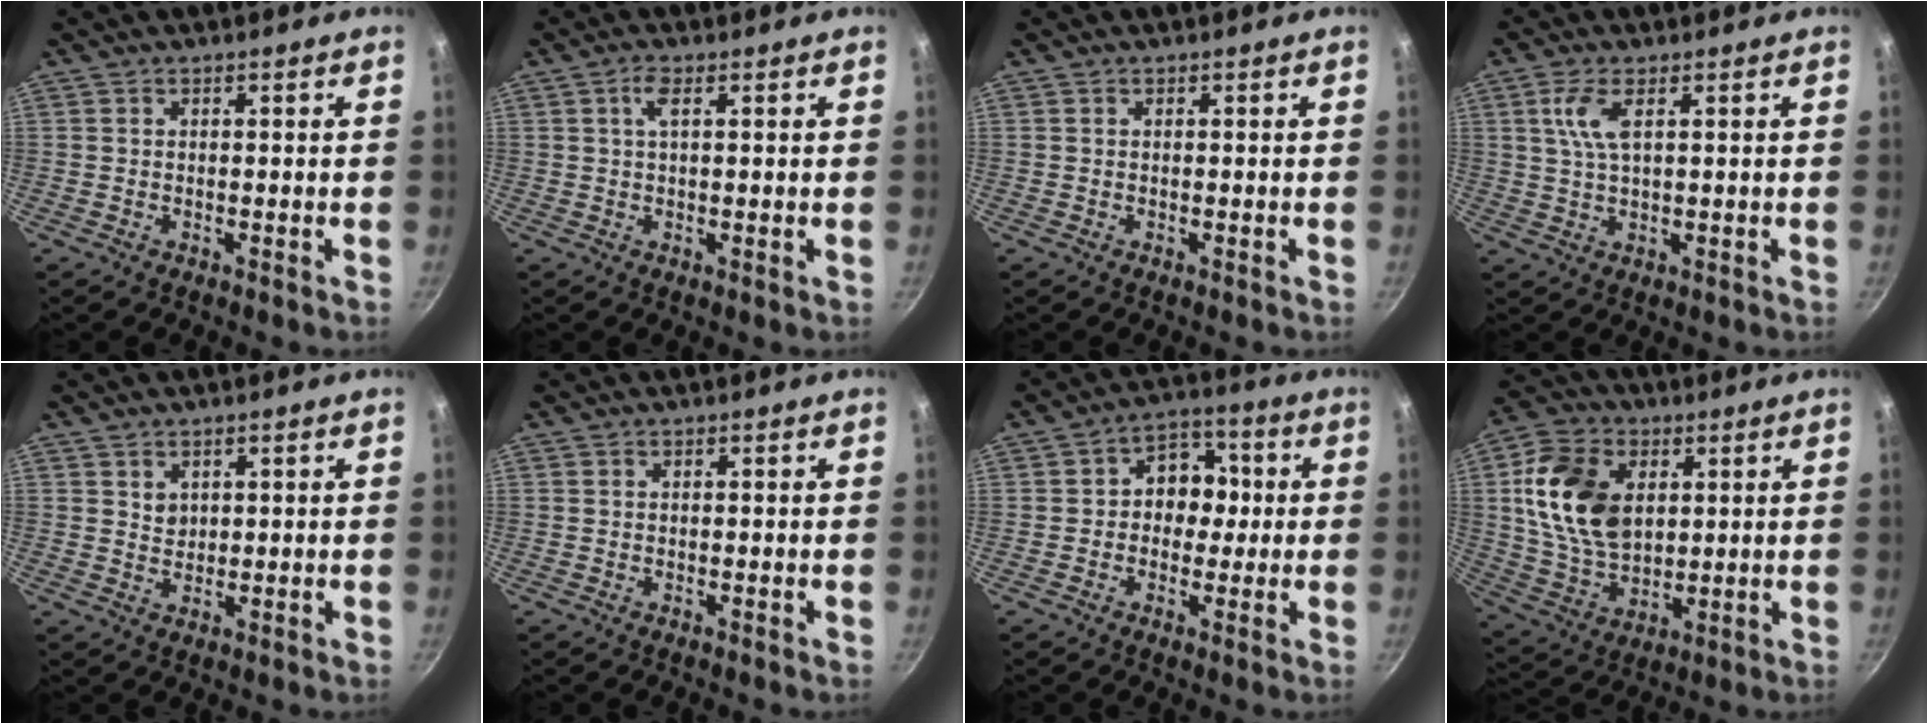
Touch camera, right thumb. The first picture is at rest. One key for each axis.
{"total": 2.5, "fx": 0.9, "fy": 0.7, "fz": 2.2, "tx": -0.047, "ty": 0.001, "tz": 0.016}
{"total": 0.0}
{"total": 5.3, "fx": 1.8, "fy": 2.0, "fz": 4.6, "tx": -0.100, "ty": 0.001, "tz": 0.038}
{"total": 2.3, "fx": 1.0, "fy": 1.8, "fz": 0.9, "tx": -0.005, "ty": -0.005, "tz": 0.020}
{"total": 0.0}
{"total": 8.6, "fx": 0.3, "fy": 7.0, "fz": 4.9, "tx": -0.014, "ty": 0.018, "tz": -0.008}
{"total": 16.8, "fx": 3.6, "fy": 11.5, "fz": 11.7, "tx": -0.202, "ty": -0.008, "tz": 0.072}